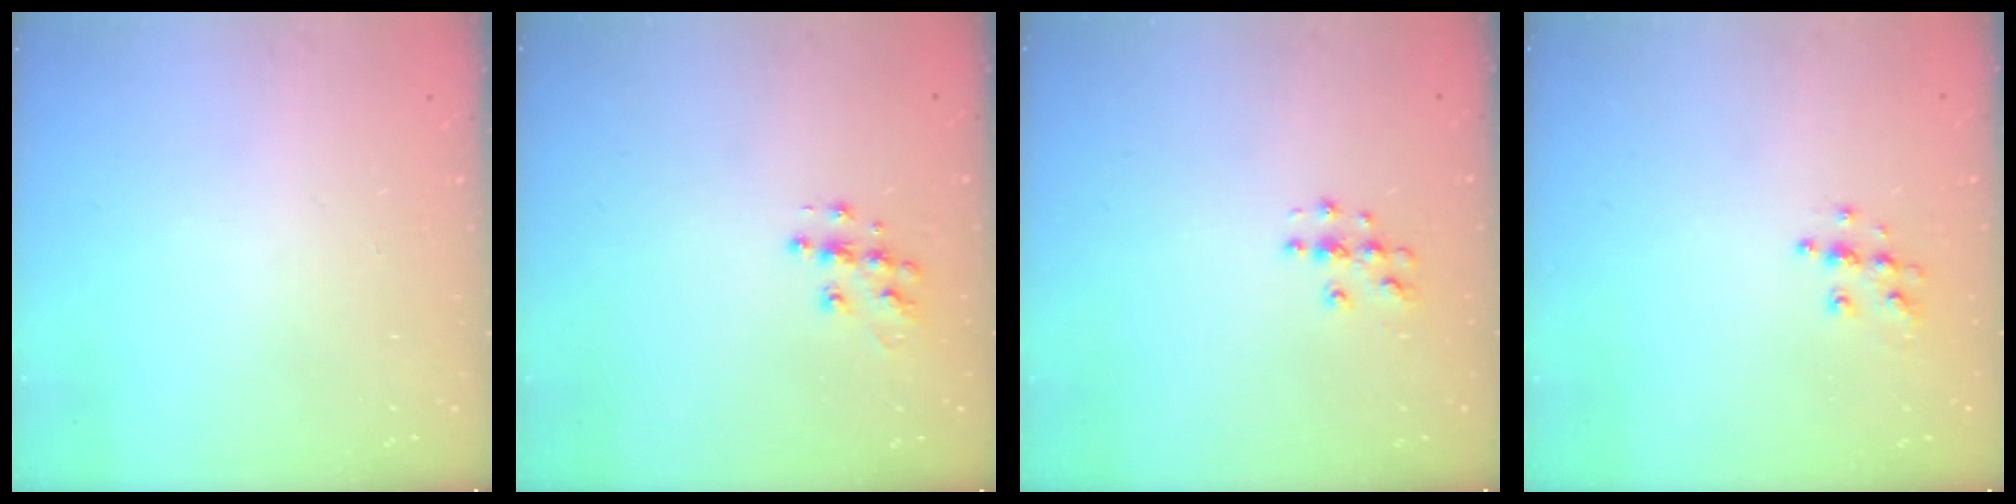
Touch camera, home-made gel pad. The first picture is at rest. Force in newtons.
{"total": 8.8, "press": 8.8, "slide": 0.4}
{"total": 3.8, "press": 3.8, "slide": 0.2}
{"total": 6.2, "press": 6.2, "slide": 0.2}